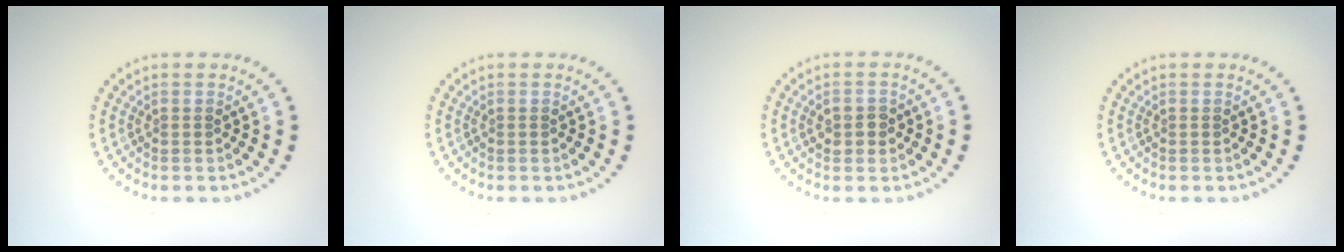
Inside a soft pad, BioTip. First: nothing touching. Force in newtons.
{"total": 0.0}
{"total": 1.8, "press": 1.8, "slide": 0.1}
{"total": 0.0}